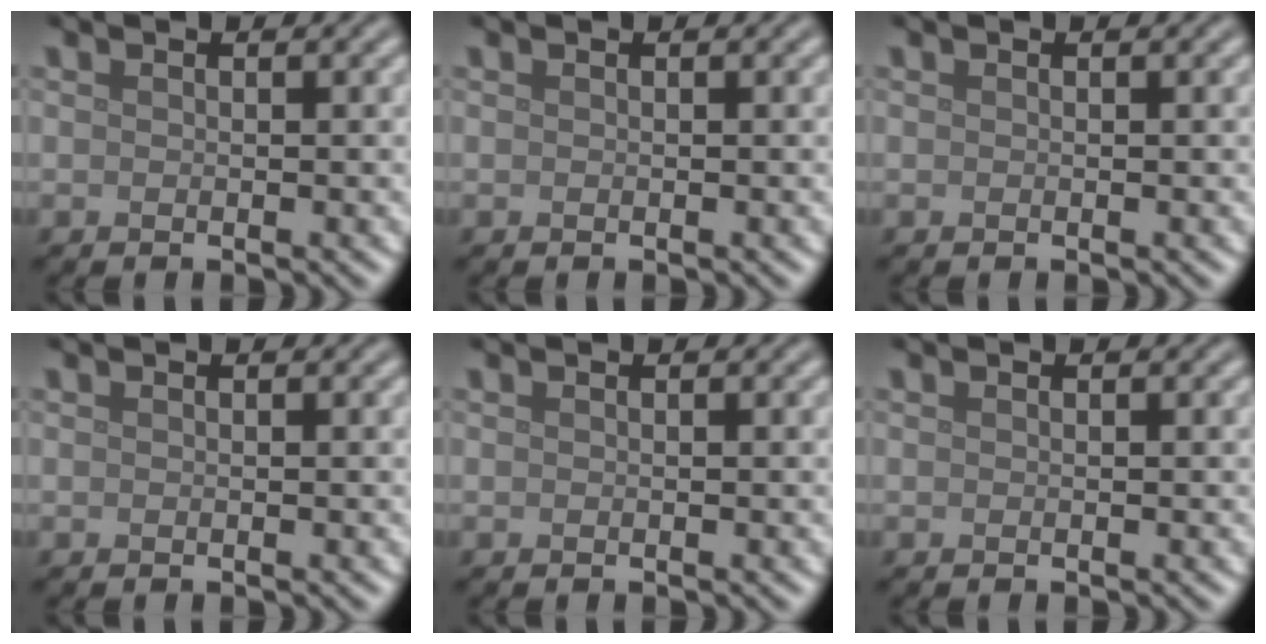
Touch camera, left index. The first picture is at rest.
{"total": 0.0}
{"total": 0.0}
{"total": 0.0}
{"total": 0.0}
{"total": 0.0}